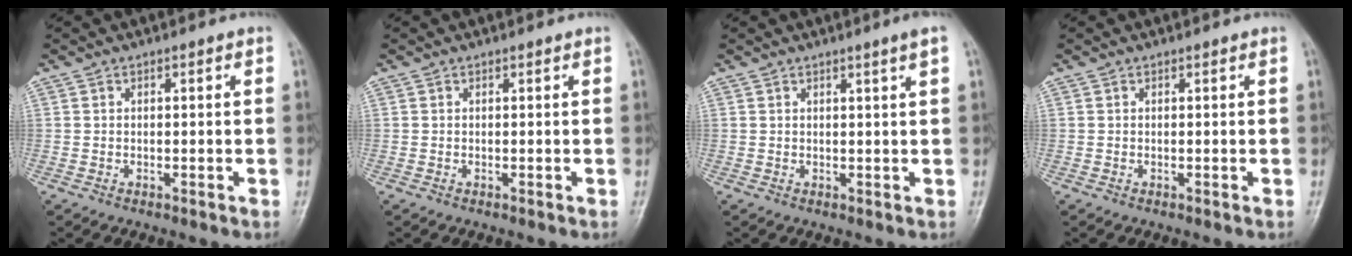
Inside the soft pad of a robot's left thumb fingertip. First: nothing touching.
{"total": 0.0}
{"total": 1.8, "force": [1.0, -0.8, 1.3], "torque": [-0.023, -0.008, 0.016]}
{"total": 0.0}